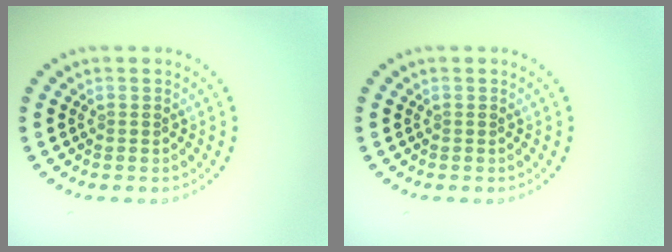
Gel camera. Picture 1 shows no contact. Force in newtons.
{"total": 0.0}